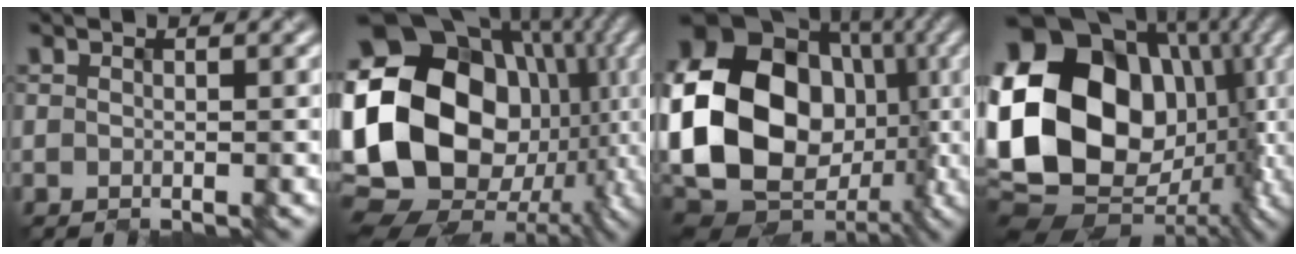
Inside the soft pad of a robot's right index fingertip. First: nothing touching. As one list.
[{"total": 20.6, "force": [-0.1, 16.1, 12.9], "torque": [-0.264, 0.013, 0.015]}, {"total": 19.9, "force": [-1.0, 15.7, 12.2], "torque": [-0.243, 0.004, -0.031]}, {"total": 18.9, "force": [0.7, 14.9, 11.6], "torque": [-0.221, 0.022, 0.019]}]